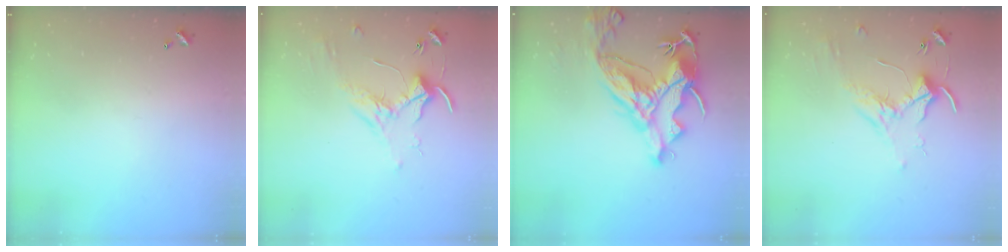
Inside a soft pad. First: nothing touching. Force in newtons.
{"total": 1.7, "press": 1.6, "slide": 0.4}
{"total": 16.7, "press": 16.6, "slide": 2.3}
{"total": 1.7, "press": 1.6, "slide": 0.4}